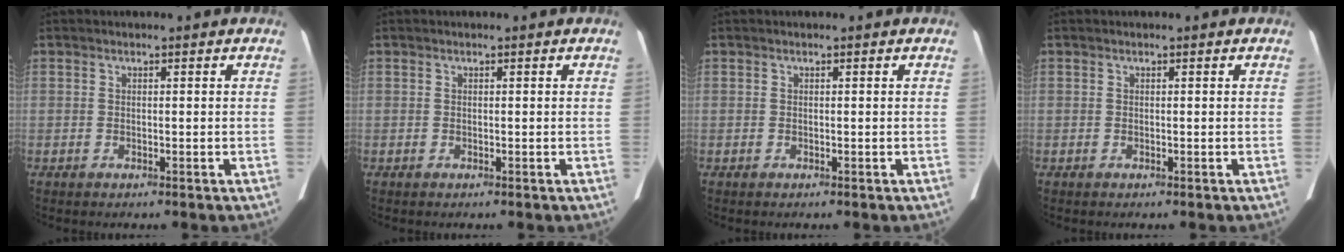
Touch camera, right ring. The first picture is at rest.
{"total": 0.0}
{"total": 0.0}
{"total": 0.0}